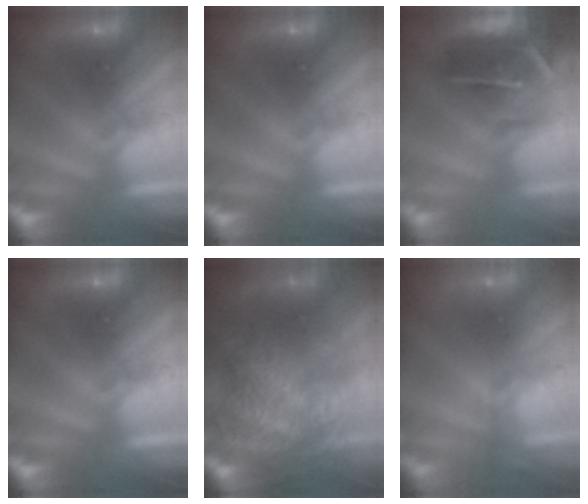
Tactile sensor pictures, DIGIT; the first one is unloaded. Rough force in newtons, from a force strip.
{"total": 0.0}
{"total": 7.5}
{"total": 0.0}
{"total": 13.2}
{"total": 2.5}